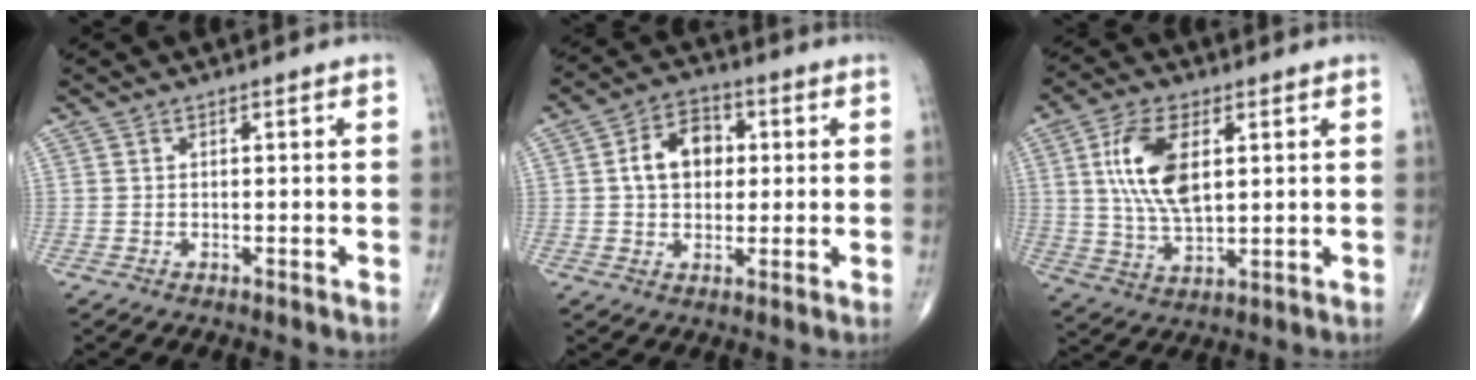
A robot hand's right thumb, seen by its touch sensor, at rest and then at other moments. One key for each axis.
{"total": 9.2, "fx": 1.2, "fy": 6.7, "fz": 6.2, "tx": -0.079, "ty": 0.015, "tz": 0.014}
{"total": 12.4, "fx": 3.1, "fy": 6.2, "fz": 10.3, "tx": -0.200, "ty": -0.009, "tz": 0.062}